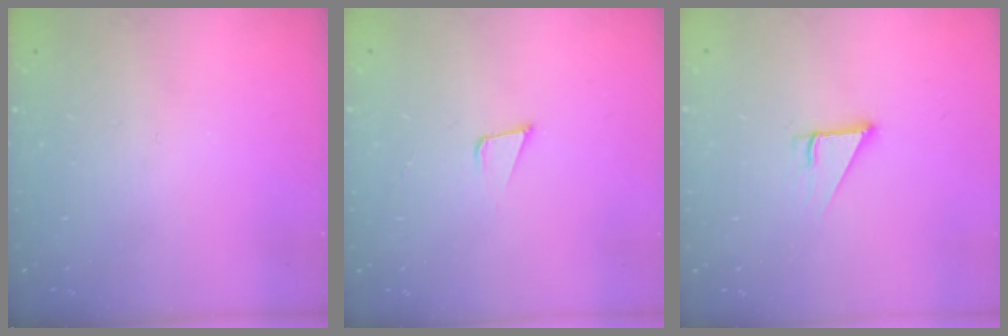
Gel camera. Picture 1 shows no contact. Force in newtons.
{"total": 3.1, "press": 1.7, "slide": 2.6}
{"total": 3.2, "press": 3.2, "slide": 0.2}